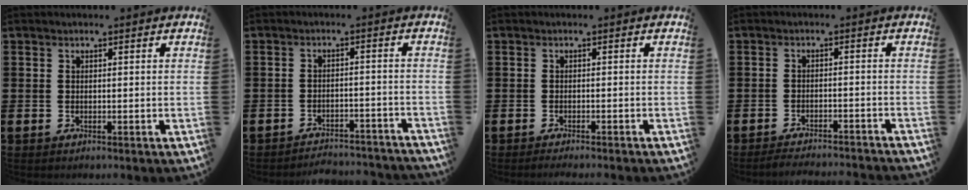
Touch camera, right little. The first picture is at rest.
{"total": 2.8, "force": [-2.8, 0.0, -0.1], "torque": [-0.003, 0.005, -0.061]}
{"total": 0.8, "force": [-0.8, -0.2, 0.2], "torque": [-0.003, -0.003, -0.015]}
{"total": 2.0, "force": [-2.0, -0.2, 0.2], "torque": [-0.004, 0.005, -0.042]}